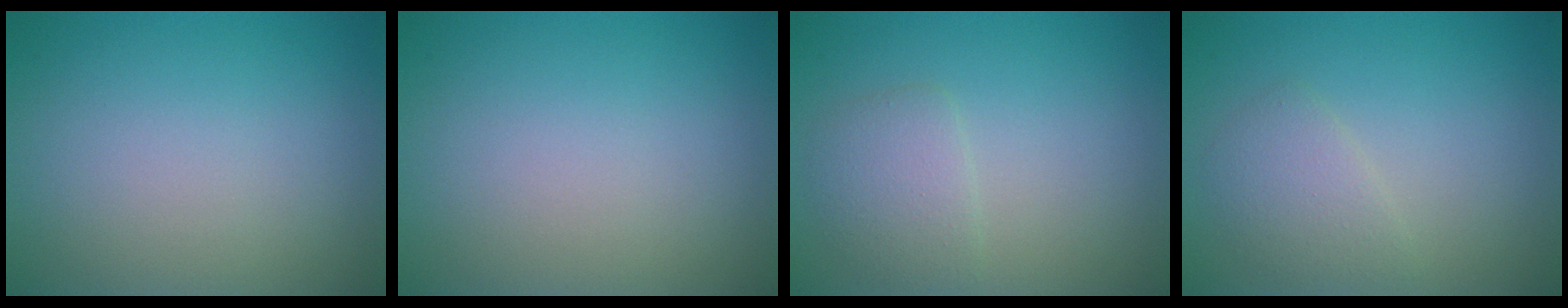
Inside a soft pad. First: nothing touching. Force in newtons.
{"total": 0.0}
{"total": 2.4, "press": 2.4, "slide": 0.0}
{"total": 2.2, "press": 2.2, "slide": 0.0}